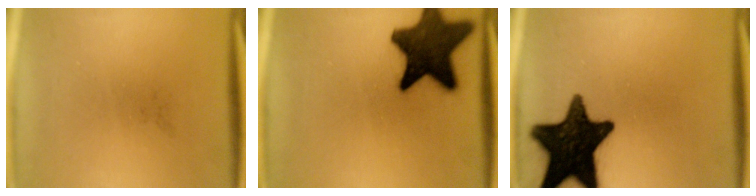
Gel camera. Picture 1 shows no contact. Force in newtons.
{"total": 15.6}
{"total": 18.0}